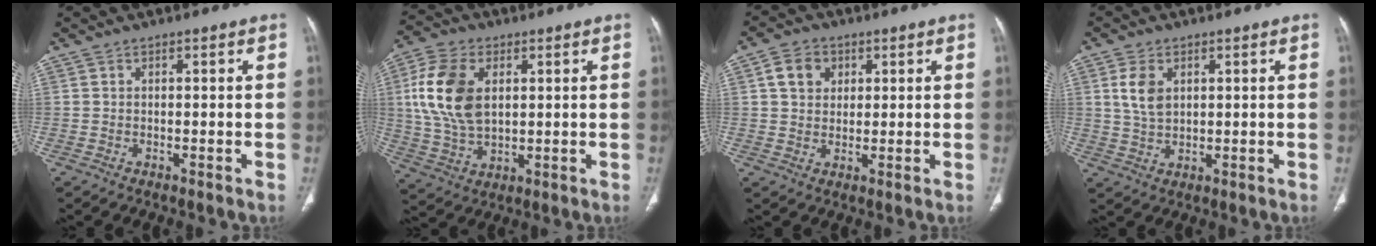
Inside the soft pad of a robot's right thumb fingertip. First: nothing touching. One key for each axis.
{"total": 13.7, "fx": 2.8, "fy": 8.6, "fz": 10.3, "tx": -0.203, "ty": 0.000, "tz": 0.056}
{"total": 5.8, "fx": 2.0, "fy": 4.7, "fz": 2.8, "tx": -0.024, "ty": 0.000, "tz": 0.032}
{"total": 5.4, "fx": 1.7, "fy": 3.4, "fz": 3.8, "tx": -0.066, "ty": -0.004, "tz": 0.038}